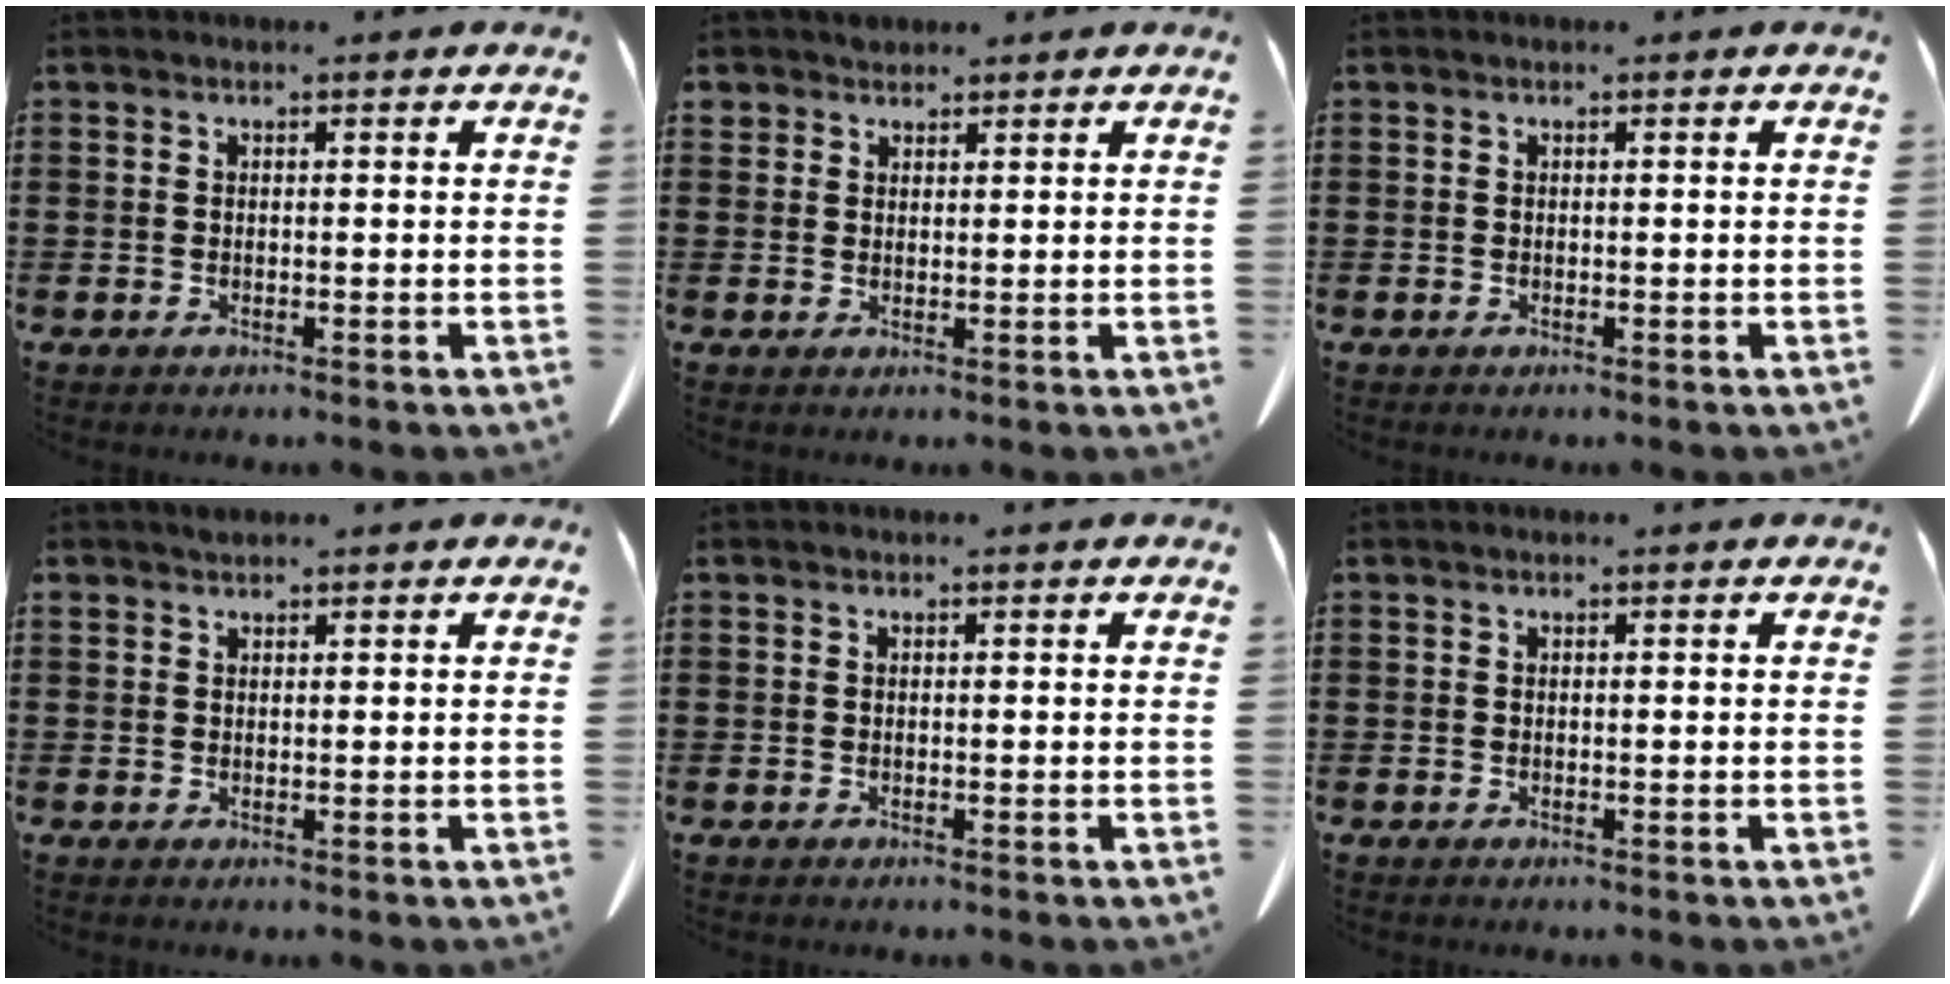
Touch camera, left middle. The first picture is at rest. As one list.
[{"total": 1.8, "force": [1.5, 0.9, -0.1], "torque": [-0.002, 0.005, 0.031]}, {"total": 0.0}, {"total": 0.7, "force": [0.6, 0.3, 0.0], "torque": [-0.003, 0.003, 0.011]}, {"total": 0.0}, {"total": 0.0}]